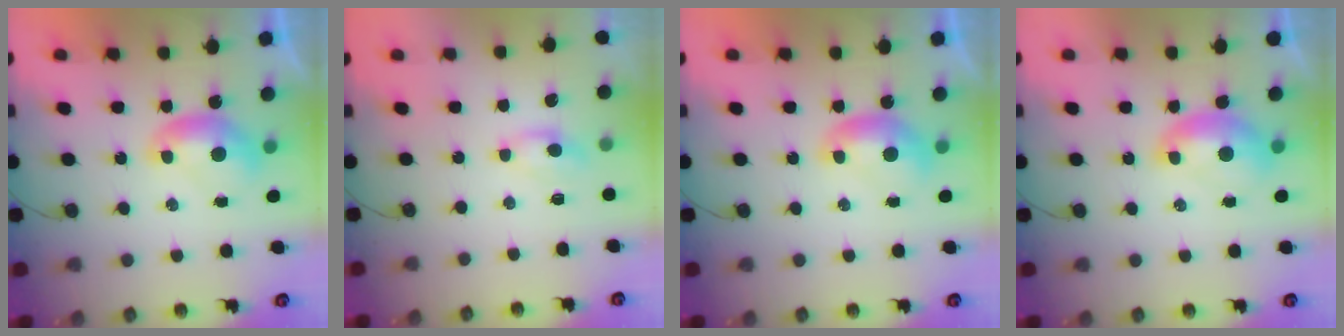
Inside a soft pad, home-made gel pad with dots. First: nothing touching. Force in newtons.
{"total": 0.5, "press": 0.3, "slide": 0.5}
{"total": 0.0}
{"total": 1.5, "press": 1.4, "slide": 0.6}